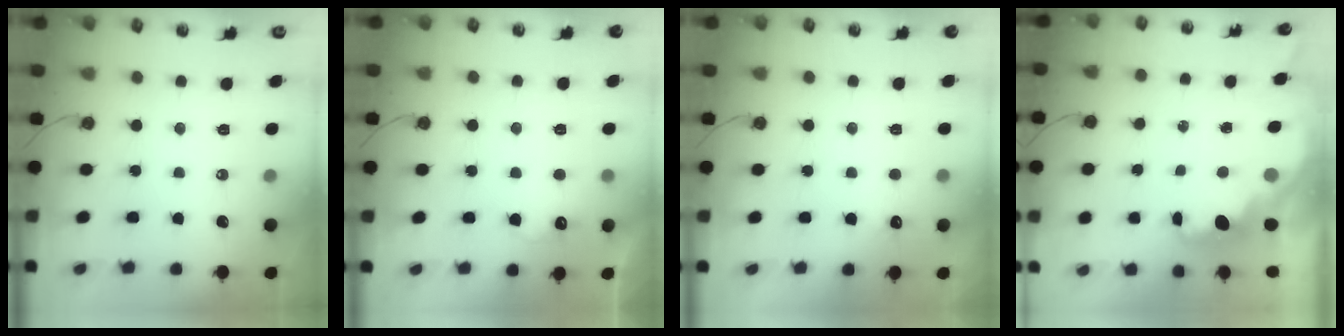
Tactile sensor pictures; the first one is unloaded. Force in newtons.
{"total": 6.7, "press": 6.5, "slide": 1.3}
{"total": 4.3, "press": 4.2, "slide": 1.0}
{"total": 2.5, "press": 2.4, "slide": 0.8}